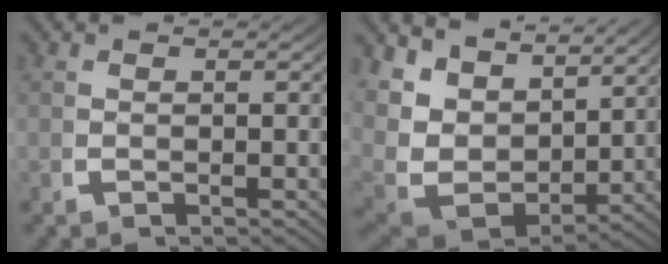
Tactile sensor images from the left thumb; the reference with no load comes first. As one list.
[{"total": 9.3, "force": [1.8, 6.3, 6.5], "torque": [-0.156, -0.027, 0.037]}]